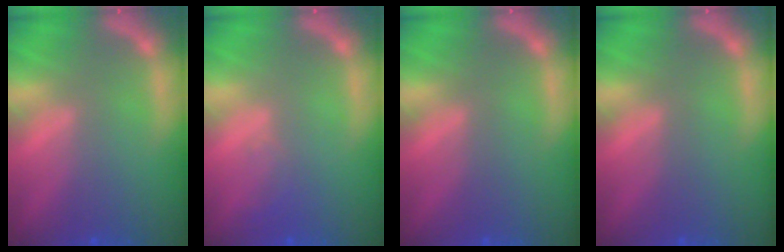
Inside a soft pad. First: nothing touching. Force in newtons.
{"total": 1.0}
{"total": 0.0}
{"total": 0.0}